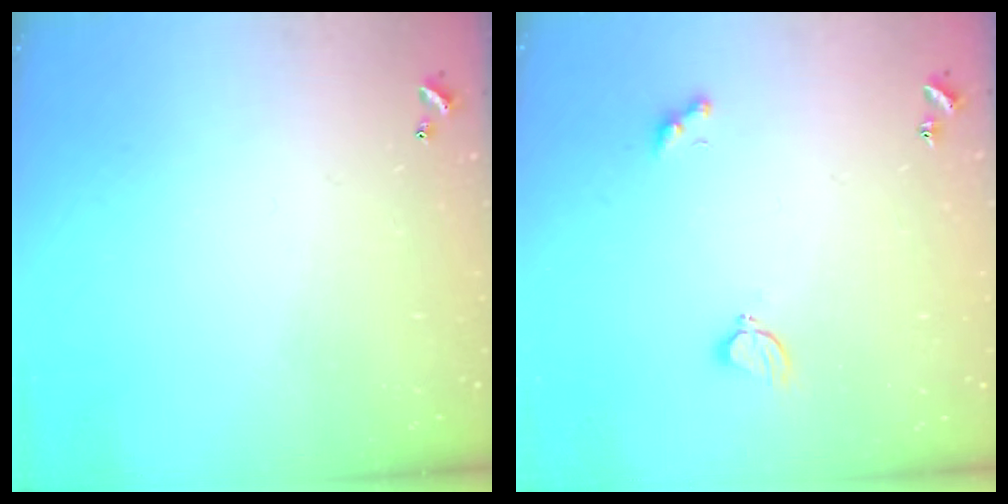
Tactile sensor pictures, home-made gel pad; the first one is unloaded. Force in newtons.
{"total": 2.0, "press": 1.9, "slide": 0.5}